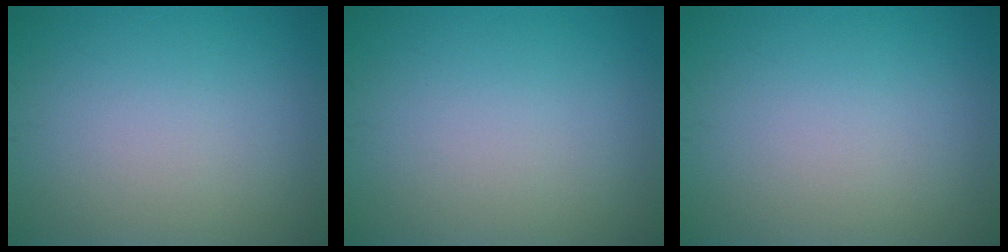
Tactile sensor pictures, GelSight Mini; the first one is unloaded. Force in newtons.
{"total": 0.0}
{"total": 0.0}